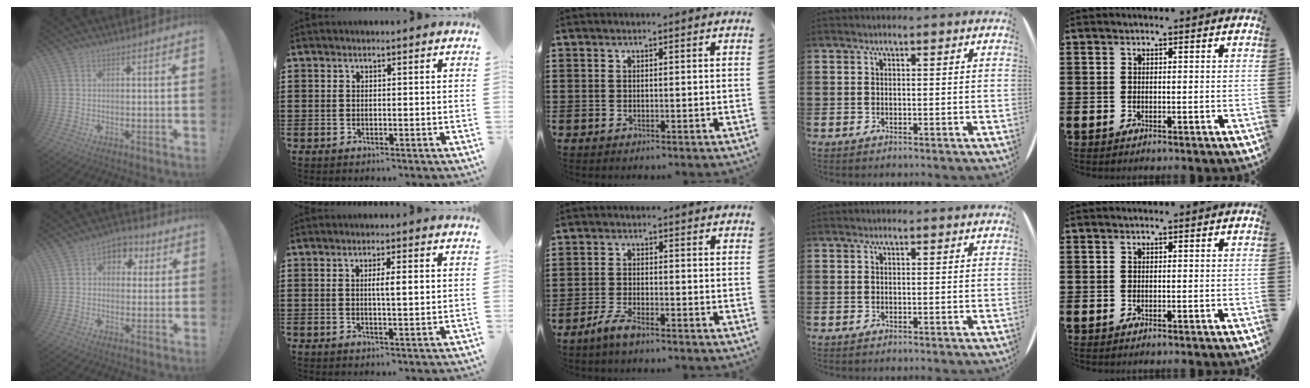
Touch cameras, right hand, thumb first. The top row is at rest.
{"thumb": {"total": 6.2, "force": [1.5, 5.3, 2.8], "torque": [-0.023, -0.004, 0.026]}, "index": {"total": 3.5, "force": [0.4, 0.6, 3.4], "torque": [-0.065, 0.001, 0.005]}, "middle": {"total": 3.4, "force": [-2.7, 0.5, 2.0], "torque": [-0.056, -0.004, -0.055]}}